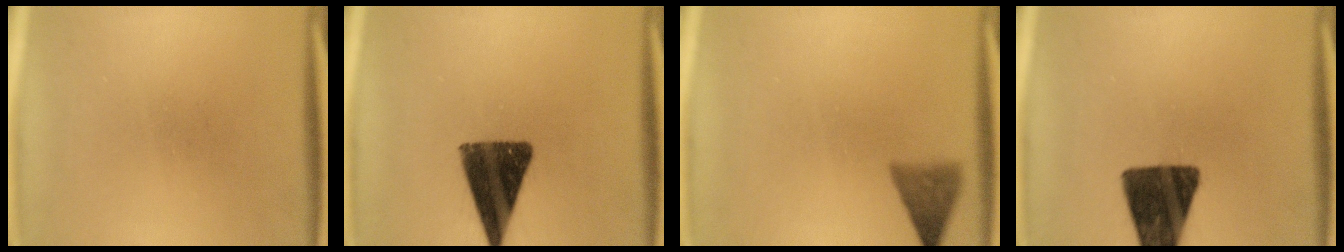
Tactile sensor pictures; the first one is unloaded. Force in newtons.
{"total": 13.1}
{"total": 3.5}
{"total": 14.3}